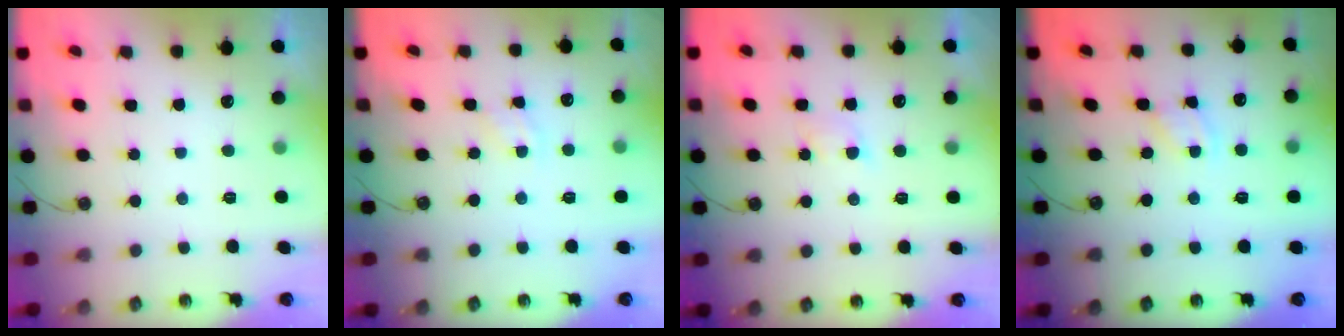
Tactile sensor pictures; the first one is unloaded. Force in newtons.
{"total": 3.5, "press": 3.4, "slide": 0.5}
{"total": 3.2, "press": 3.2, "slide": 0.6}
{"total": 2.1, "press": 2.1, "slide": 0.3}